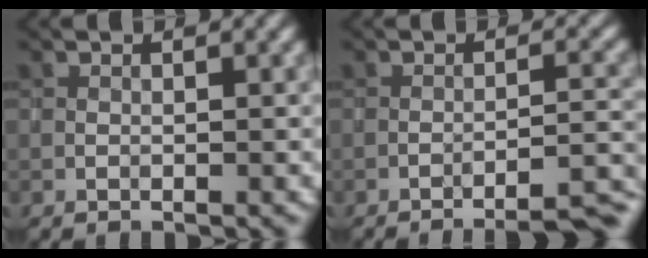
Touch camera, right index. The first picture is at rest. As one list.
[{"total": 6.3, "force": [-5.5, 0.9, 3.1], "torque": [-0.029, 0.019, -0.063]}]